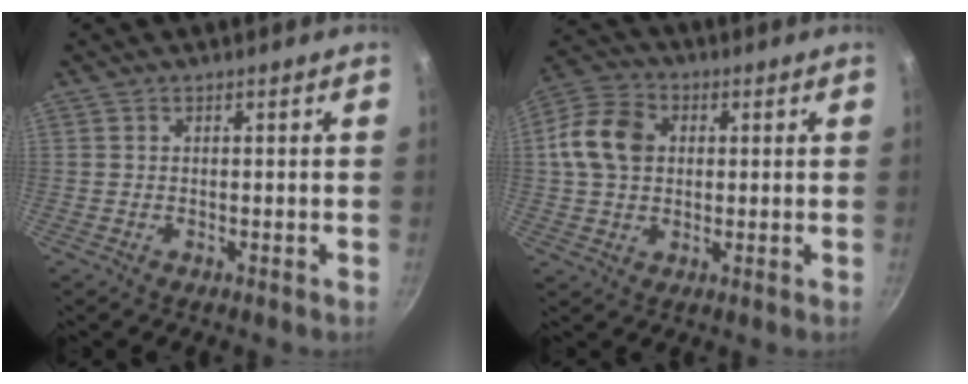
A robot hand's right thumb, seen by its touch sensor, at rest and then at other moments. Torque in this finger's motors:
{"motor_torque": [-0.38, 0.88, 0.53, -0.50, 0.09]}